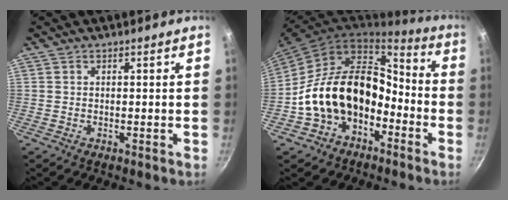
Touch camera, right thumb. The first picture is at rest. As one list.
[{"total": 18.9, "force": [-5.8, 13.3, 12.0], "torque": [-0.174, 0.082, -0.104]}]